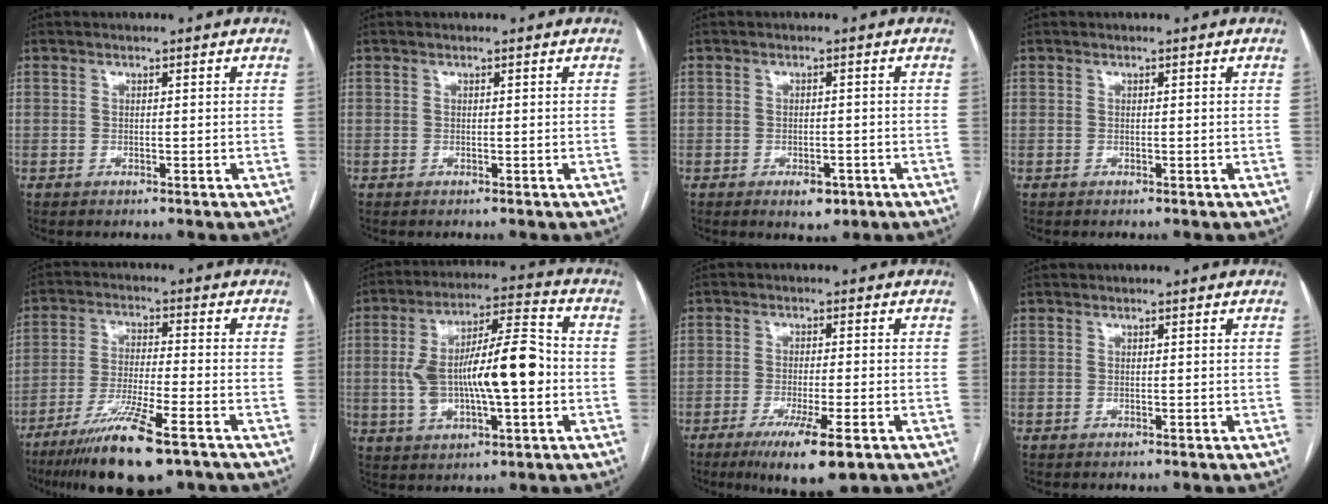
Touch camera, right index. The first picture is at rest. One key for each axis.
{"total": 0.0}
{"total": 3.3, "fx": -1.8, "fy": 1.8, "fz": 2.0, "tx": -0.023, "ty": 0.000, "tz": -0.016}
{"total": 0.0}
{"total": 13.4, "fx": -8.8, "fy": 1.3, "fz": 10.0, "tx": -0.187, "ty": -0.036, "tz": -0.152}
{"total": 15.2, "fx": -0.9, "fy": 3.9, "fz": 14.6, "tx": -0.269, "ty": 0.026, "tz": -0.007}
{"total": 8.7, "fx": -5.1, "fy": 1.0, "fz": 7.1, "tx": -0.119, "ty": -0.021, "tz": -0.078}
{"total": 0.0}